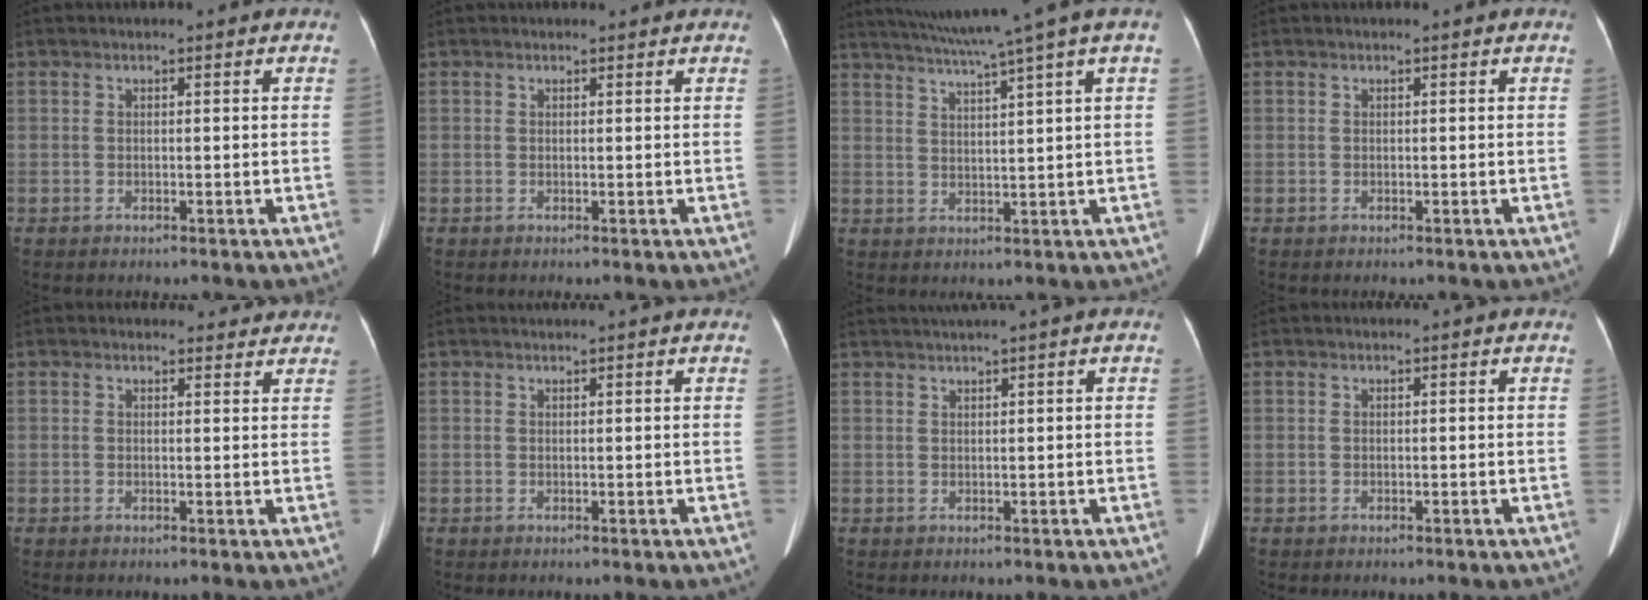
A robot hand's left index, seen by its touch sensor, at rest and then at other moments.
{"total": 0.8, "force": [0.7, 0.3, 0.0], "torque": [-0.007, 0.005, 0.008]}
{"total": 10.6, "force": [7.9, -2.2, 6.8], "torque": [-0.113, 0.008, 0.115]}
{"total": 0.0}
{"total": 3.4, "force": [3.1, 1.4, 0.0], "torque": [0.007, 0.001, 0.023]}
{"total": 1.0, "force": [1.0, -0.2, 0.3], "torque": [-0.005, 0.014, 0.023]}
{"total": 2.7, "force": [1.9, -0.8, 1.7], "torque": [-0.033, 0.014, 0.042]}
{"total": 0.0}